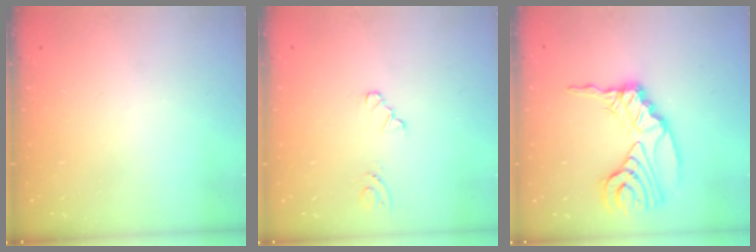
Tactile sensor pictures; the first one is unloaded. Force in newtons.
{"total": 2.1, "press": 2.1, "slide": 0.3}
{"total": 15.6, "press": 15.4, "slide": 1.8}